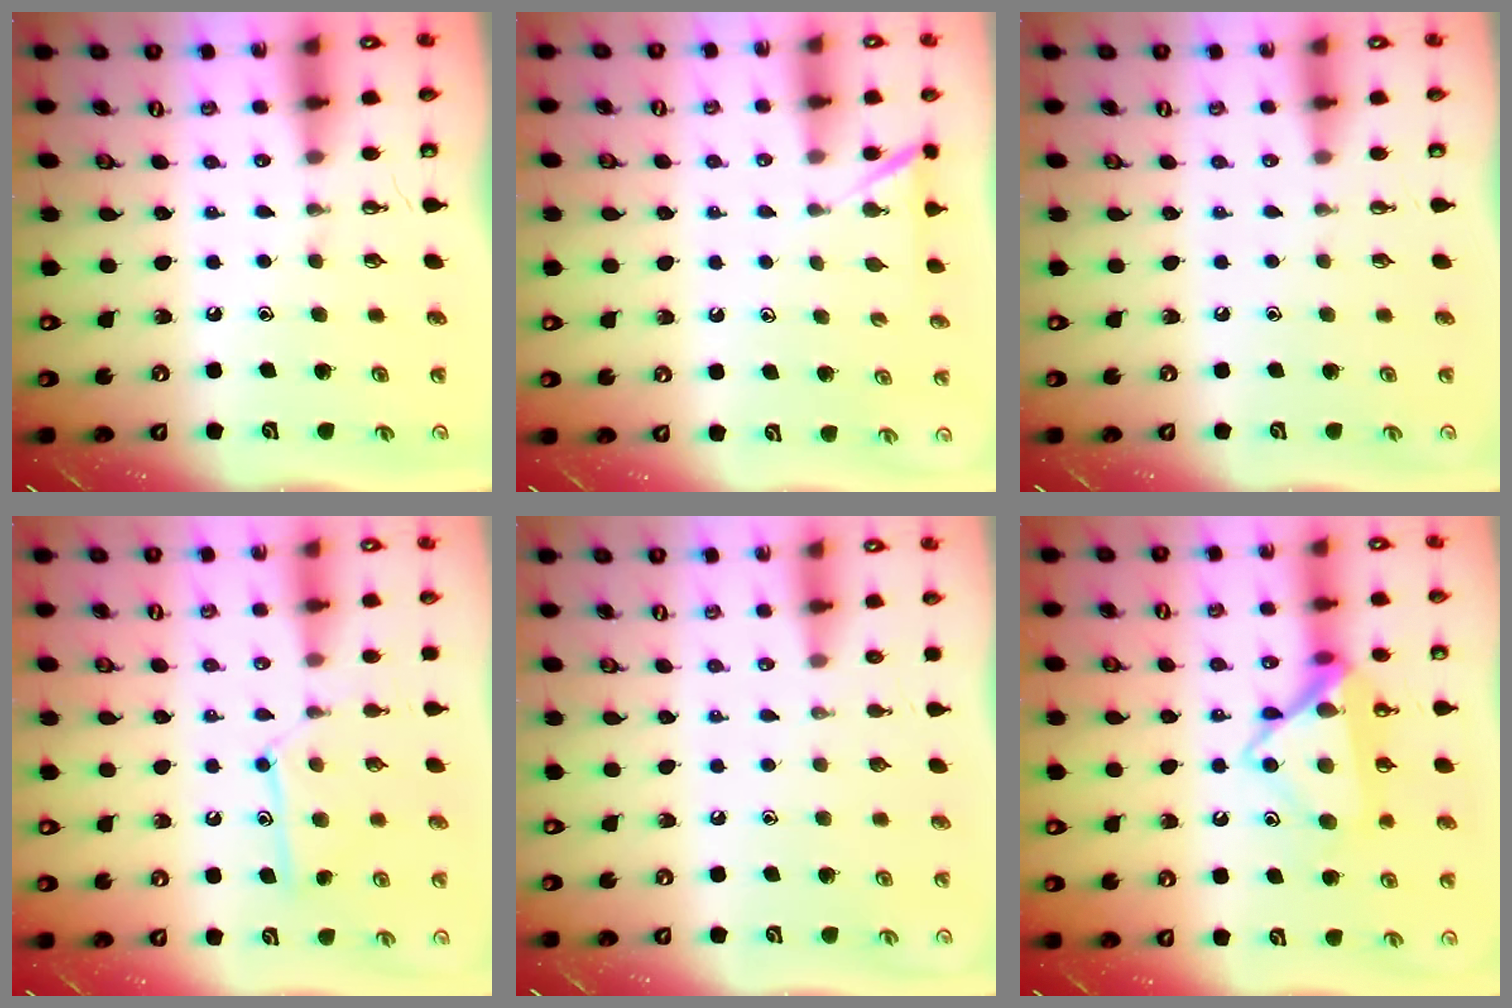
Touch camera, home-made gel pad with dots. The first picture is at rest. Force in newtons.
{"total": 3.6, "press": 3.6, "slide": 0.3}
{"total": 0.0}
{"total": 12.3, "press": 12.3, "slide": 0.8}
{"total": 0.0}
{"total": 16.6, "press": 16.6, "slide": 0.9}